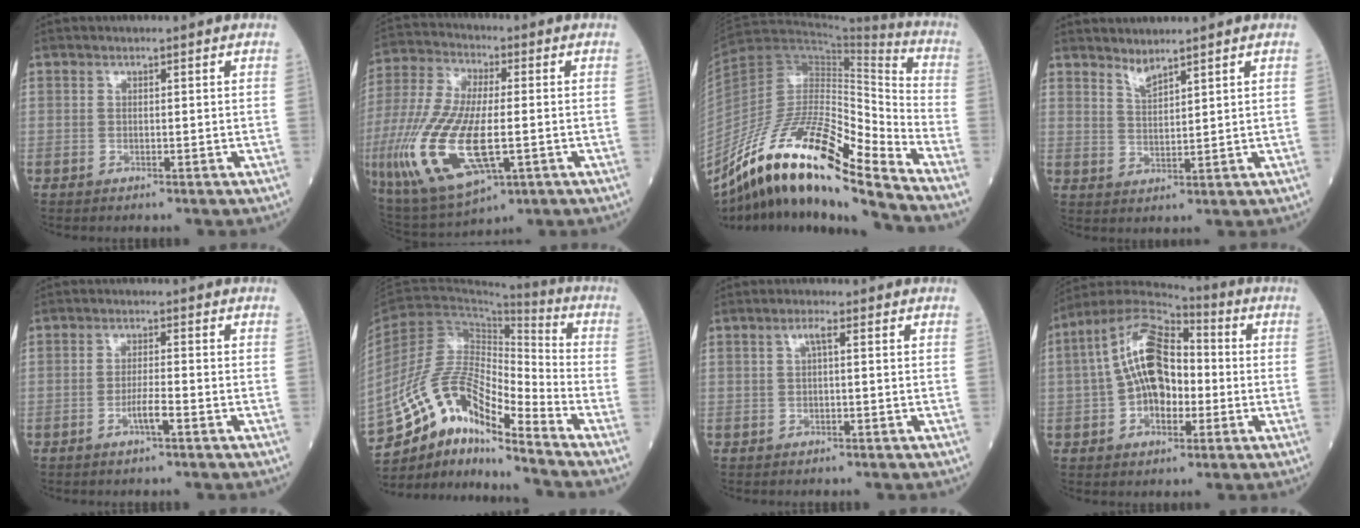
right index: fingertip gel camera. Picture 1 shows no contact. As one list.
[{"total": 19.0, "force": [-4.3, 6.8, 17.2], "torque": [-0.382, -0.021, -0.066]}, {"total": 20.5, "force": [-14.8, 1.8, 14.2], "torque": [-0.272, -0.005, -0.269]}, {"total": 2.6, "force": [2.4, -0.1, 0.9], "torque": [-0.019, -0.011, 0.051]}, {"total": 2.6, "force": [-1.4, 0.0, 2.3], "torque": [-0.040, 0.000, -0.027]}, {"total": 16.4, "force": [-12.3, 3.3, 10.4], "torque": [-0.208, 0.019, -0.225]}, {"total": 1.7, "force": [0.4, 0.2, 1.6], "torque": [-0.031, 0.005, 0.005]}, {"total": 12.6, "force": [-0.1, 6.6, 10.7], "torque": [-0.212, 0.038, -0.005]}]